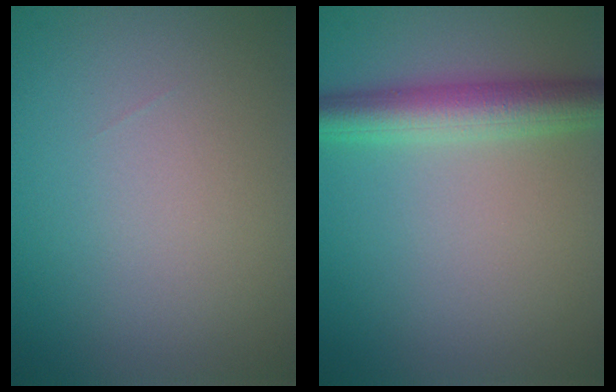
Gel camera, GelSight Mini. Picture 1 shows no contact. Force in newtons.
{"total": 4.6, "press": 4.6, "slide": 0.1}